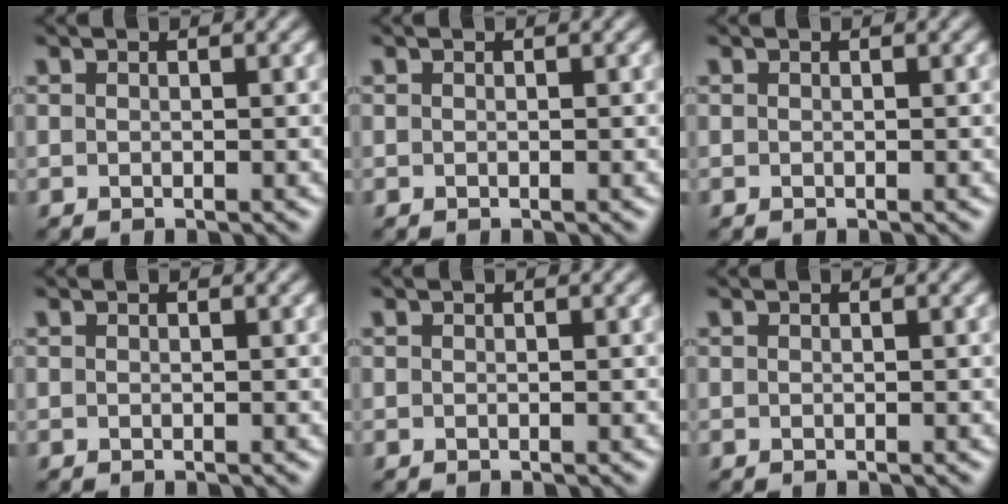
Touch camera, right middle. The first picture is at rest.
{"total": 0.0}
{"total": 0.0}
{"total": 0.0}
{"total": 0.0}
{"total": 0.0}